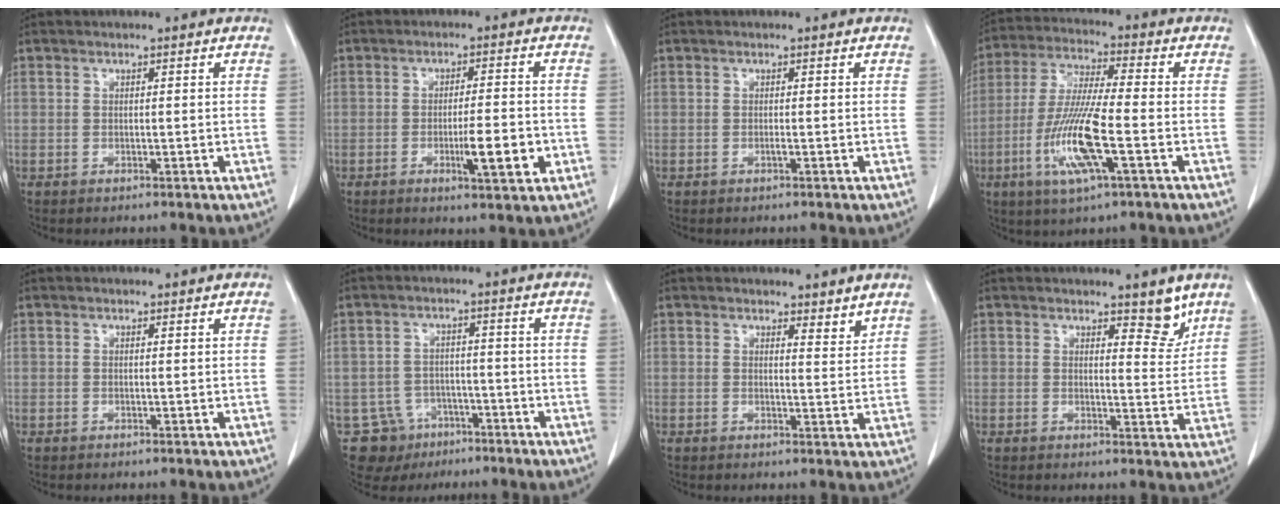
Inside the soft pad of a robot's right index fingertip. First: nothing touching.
{"total": 6.6, "force": [-2.0, 0.7, 6.2], "torque": [-0.097, -0.006, -0.026]}
{"total": 0.0}
{"total": 12.6, "force": [-4.0, 0.8, 11.9], "torque": [-0.247, -0.015, -0.079]}
{"total": 0.0}
{"total": 7.1, "force": [-4.0, 5.8, 0.2], "torque": [-0.003, 0.011, -0.056]}
{"total": 3.1, "force": [2.8, 1.0, 0.9], "torque": [-0.005, -0.012, 0.030]}
{"total": 4.2, "force": [3.2, 1.4, 2.3], "torque": [-0.017, -0.017, 0.041]}